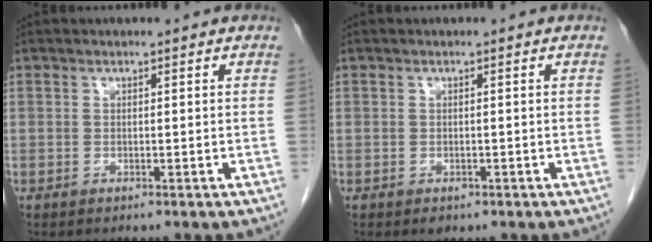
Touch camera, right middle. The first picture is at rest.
{"total": 1.0, "force": [-0.6, 0.7, 0.5], "torque": [-0.008, 0.000, -0.003]}